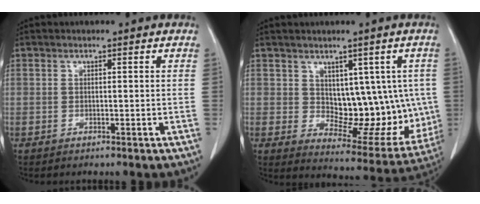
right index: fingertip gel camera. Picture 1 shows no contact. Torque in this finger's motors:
{"motor_torque": [0.31, 0.20, 0.17, 0.01]}